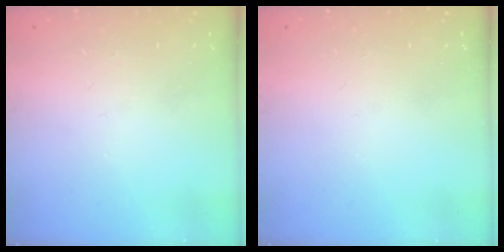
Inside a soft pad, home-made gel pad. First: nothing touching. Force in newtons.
{"total": 0.0}